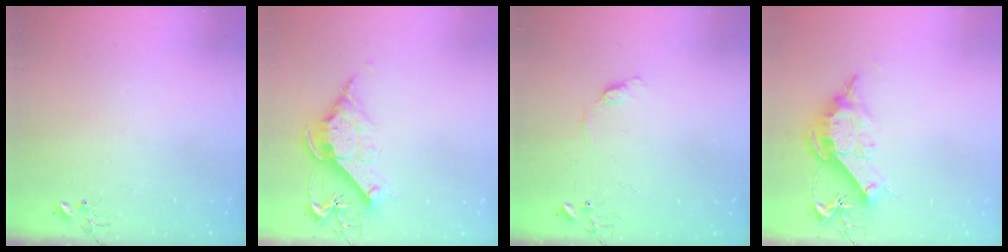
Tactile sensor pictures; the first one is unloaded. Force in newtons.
{"total": 12.5, "press": 12.4, "slide": 1.5}
{"total": 7.3, "press": 7.3, "slide": 0.7}
{"total": 13.0, "press": 13.0, "slide": 1.1}